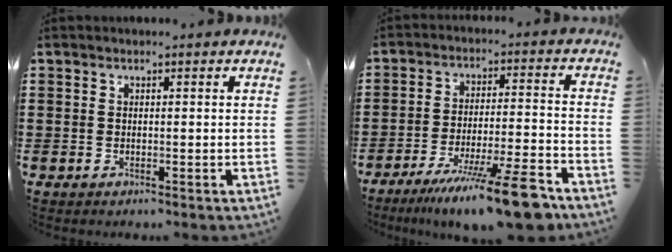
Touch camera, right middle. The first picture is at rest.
{"total": 13.4, "force": [-10.2, 0.8, 8.6], "torque": [-0.128, 0.022, -0.174]}